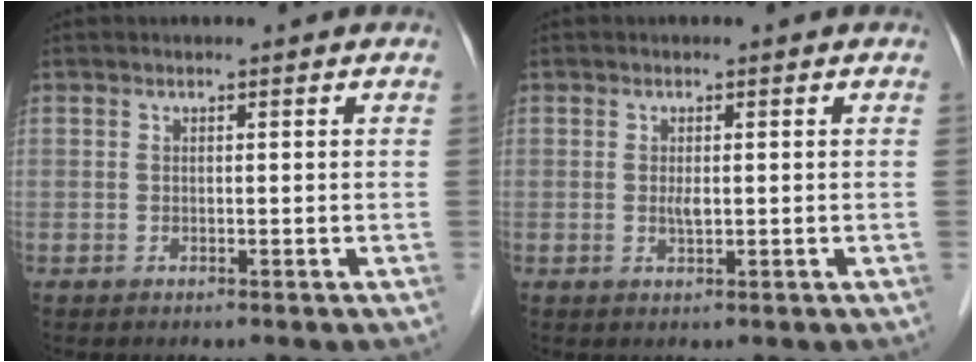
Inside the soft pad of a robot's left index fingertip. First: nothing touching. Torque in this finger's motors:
{"motor_torque": [0.41, 0.23, -0.01, 0.02]}